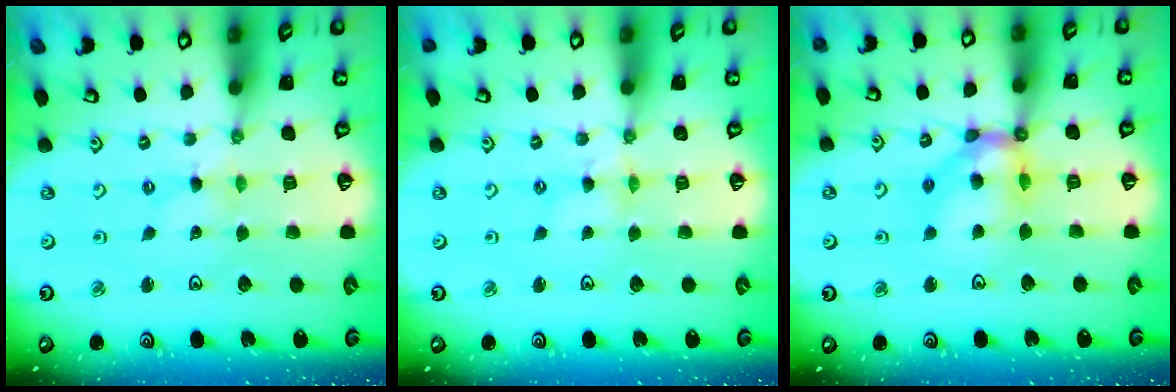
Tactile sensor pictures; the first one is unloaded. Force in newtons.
{"total": 2.3, "press": 2.3, "slide": 0.3}
{"total": 12.8, "press": 12.8, "slide": 1.2}